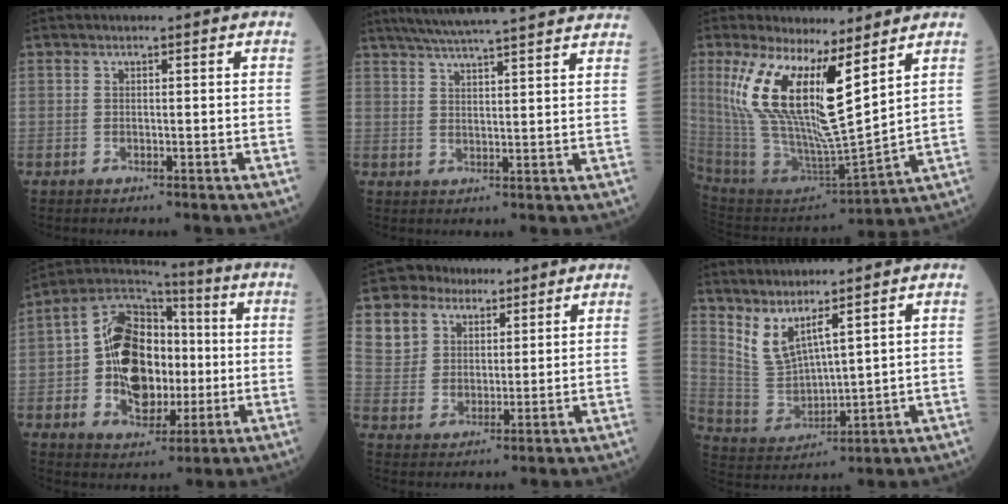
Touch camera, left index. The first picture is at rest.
{"total": 21.2, "force": [18.9, 0.8, 9.5], "torque": [-0.156, 0.023, 0.250]}
{"total": 17.2, "force": [7.9, 3.2, 15.0], "torque": [-0.312, -0.007, 0.159]}
{"total": 15.5, "force": [-0.8, 10.3, 11.6], "torque": [-0.226, 0.034, -0.005]}
{"total": 9.6, "force": [6.6, 6.9, 1.1], "torque": [-0.018, 0.020, 0.129]}
{"total": 6.8, "force": [5.1, 1.0, 4.4], "torque": [-0.106, -0.015, 0.124]}